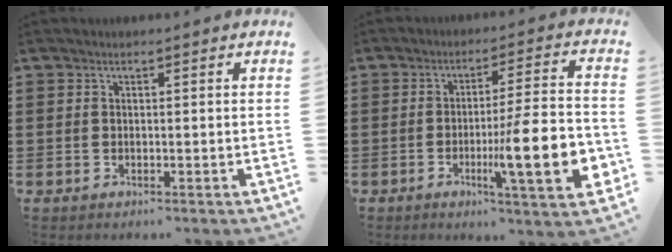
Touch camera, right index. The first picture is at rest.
{"total": 13.5, "force": [-3.8, 2.2, 12.8], "torque": [-0.198, -0.007, -0.061]}